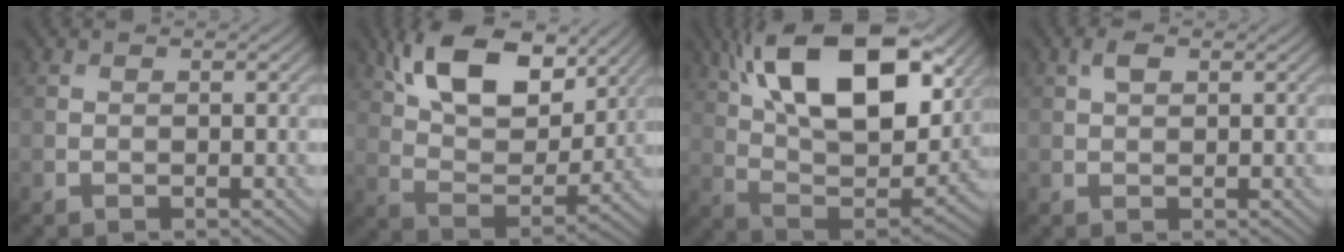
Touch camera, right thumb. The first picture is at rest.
{"total": 14.3, "force": [7.9, 7.1, 9.6], "torque": [-0.187, 0.000, 0.137]}
{"total": 20.1, "force": [9.0, 9.4, 15.2], "torque": [-0.278, 0.017, 0.143]}
{"total": 1.7, "force": [0.8, 0.9, 1.2], "torque": [-0.027, 0.006, 0.013]}